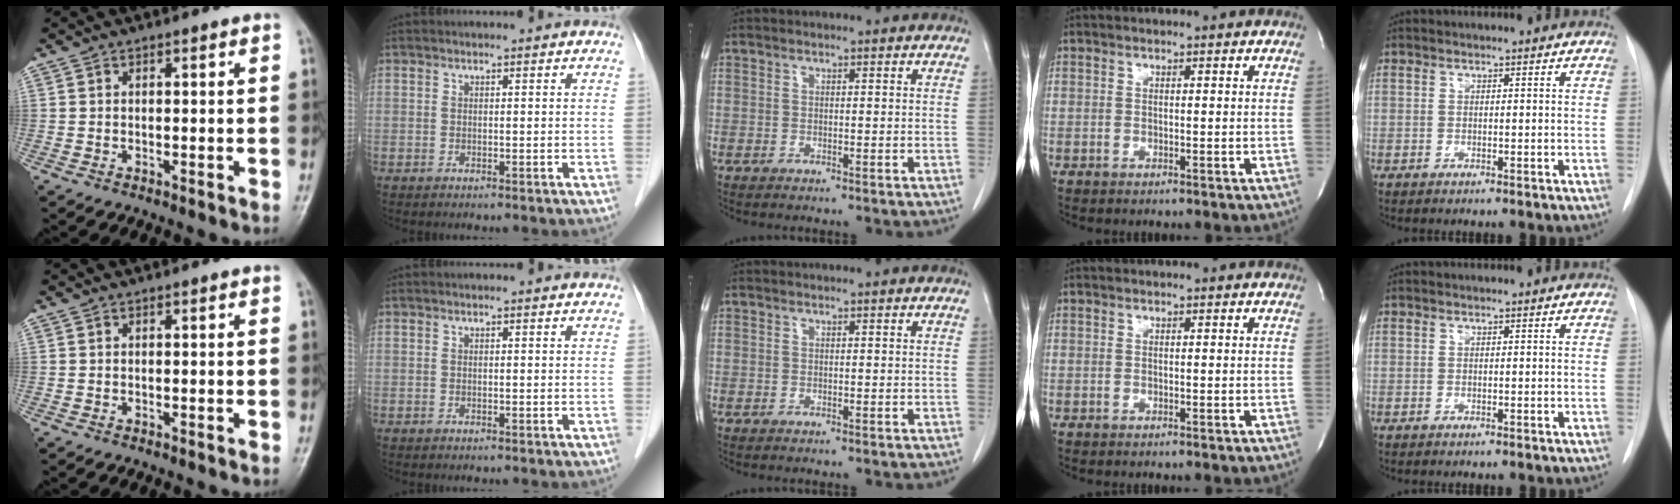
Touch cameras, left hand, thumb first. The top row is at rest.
{}